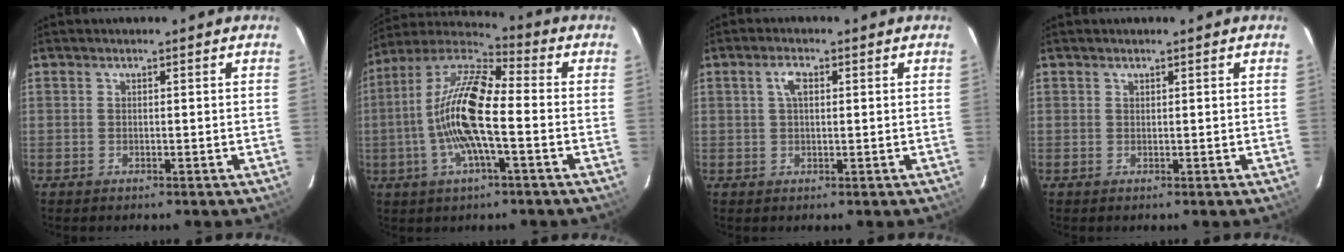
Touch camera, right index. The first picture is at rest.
{"total": 15.7, "force": [-2.6, 4.0, 14.9], "torque": [-0.288, 0.003, -0.060]}
{"total": 2.7, "force": [0.8, 1.3, 2.3], "torque": [-0.047, 0.009, 0.016]}
{"total": 0.0}